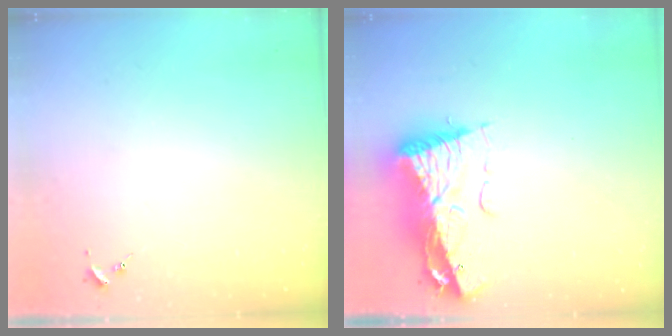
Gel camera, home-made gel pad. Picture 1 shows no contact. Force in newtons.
{"total": 12.6, "press": 12.5, "slide": 1.4}